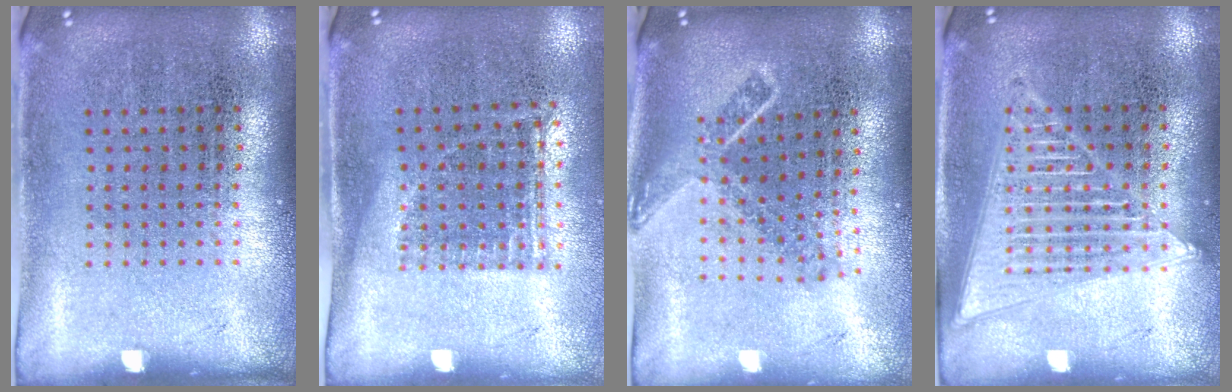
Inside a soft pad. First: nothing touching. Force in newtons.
{"total": 1.2, "press": 0.9, "slide": 0.8}
{"total": 1.9, "press": 1.4, "slide": 1.3}
{"total": 1.9, "press": 1.9, "slide": 0.1}